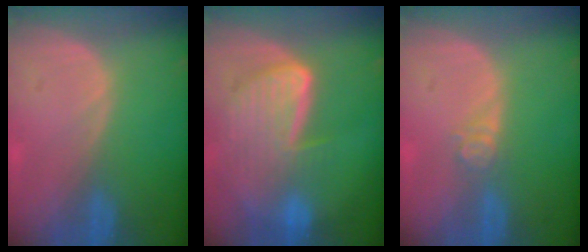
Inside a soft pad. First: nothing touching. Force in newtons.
{"total": 9.2, "press": 8.1, "slide": 4.5}
{"total": 2.7, "press": 2.2, "slide": 1.5}